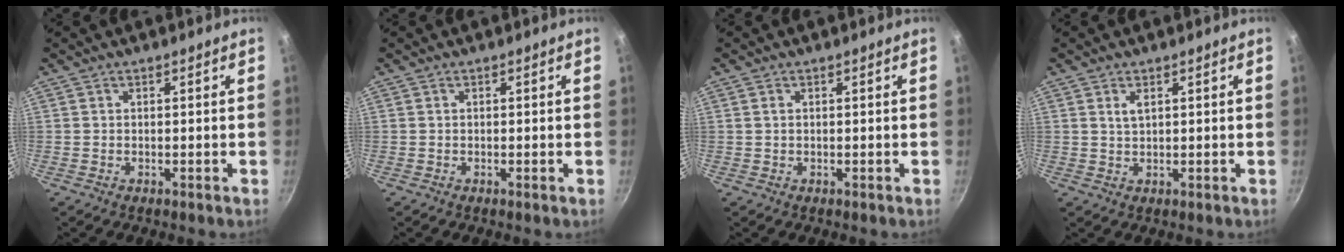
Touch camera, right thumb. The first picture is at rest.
{"total": 0.0}
{"total": 0.7, "force": [0.2, 0.5, 0.5], "torque": [-0.011, -0.001, 0.003]}
{"total": 1.8, "force": [0.8, 0.8, 1.4], "torque": [-0.026, -0.003, 0.020]}